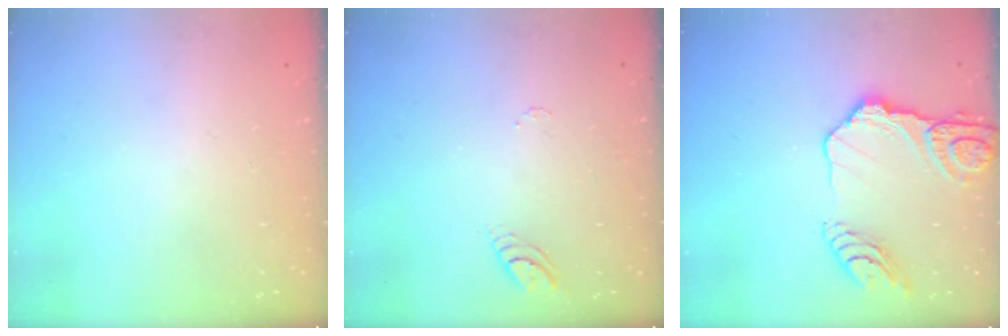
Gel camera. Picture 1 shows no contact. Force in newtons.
{"total": 4.0, "press": 4.0, "slide": 0.4}
{"total": 16.6, "press": 16.5, "slide": 1.8}